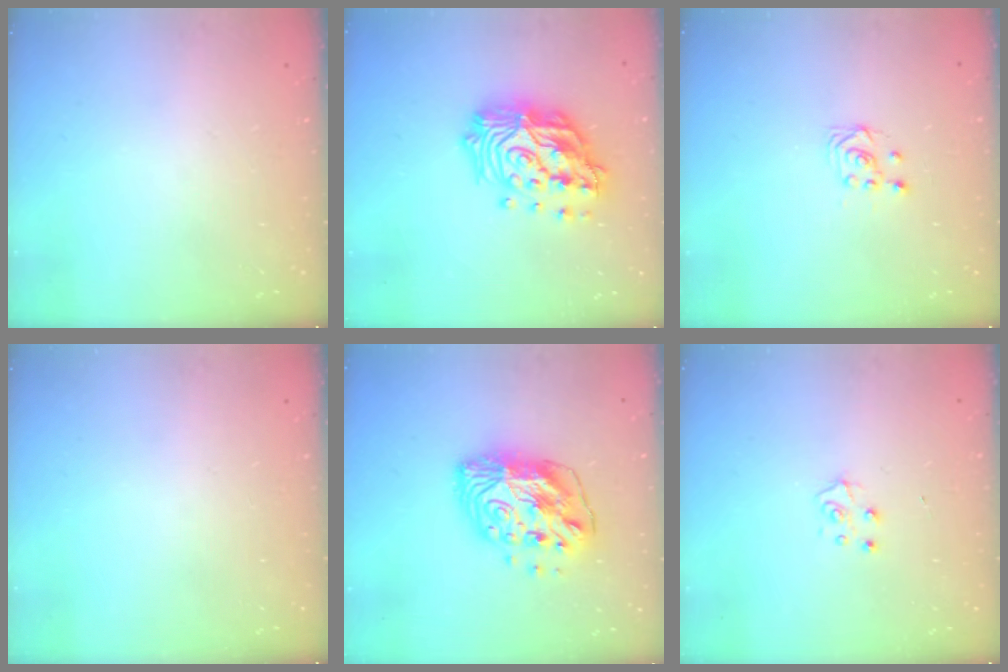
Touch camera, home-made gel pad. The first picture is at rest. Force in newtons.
{"total": 21.5, "press": 21.3, "slide": 2.7}
{"total": 2.7, "press": 2.4, "slide": 1.3}
{"total": 0.0}
{"total": 13.1, "press": 13.0, "slide": 1.6}
{"total": 5.7, "press": 5.7, "slide": 0.5}